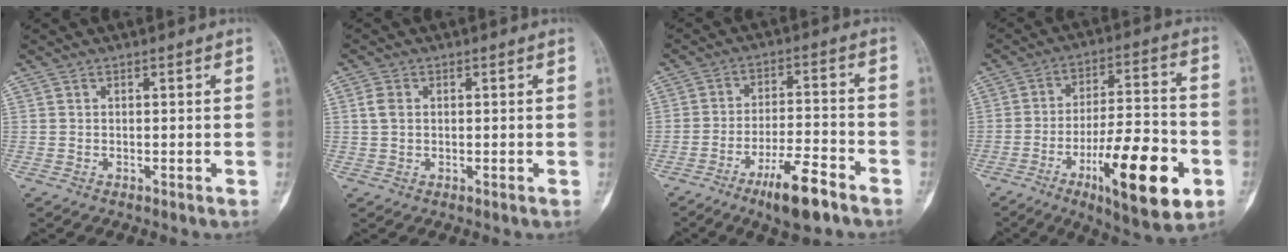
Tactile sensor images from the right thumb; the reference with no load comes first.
{"total": 2.7, "force": [0.5, 2.0, 1.8], "torque": [-0.037, 0.003, 0.011]}
{"total": 10.5, "force": [-6.9, 2.4, 7.5], "torque": [-0.125, 0.038, -0.114]}
{"total": 20.6, "force": [-7.8, 6.3, 18.0], "torque": [-0.271, 0.030, -0.115]}